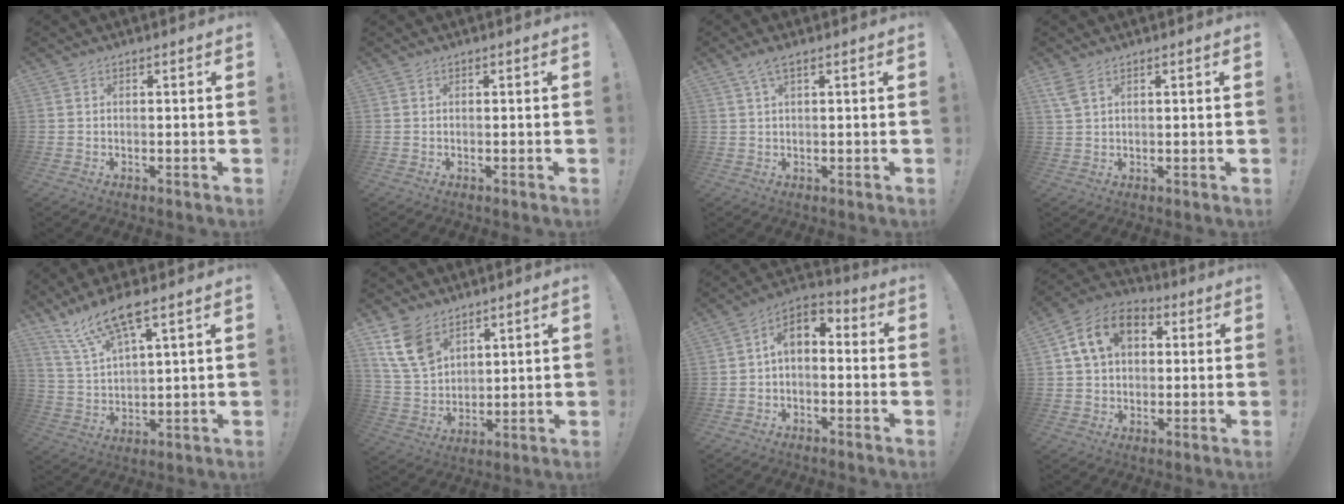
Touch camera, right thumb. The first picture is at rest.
{"total": 0.0}
{"total": 3.0, "force": [1.6, 0.5, 2.5], "torque": [-0.057, 0.000, 0.030]}
{"total": 3.6, "force": [2.1, 1.3, 2.6], "torque": [-0.054, -0.003, 0.041]}
{"total": 12.1, "force": [8.8, 2.6, 8.0], "torque": [-0.161, -0.042, 0.156]}
{"total": 12.5, "force": [7.5, 8.0, 6.0], "torque": [-0.126, -0.033, 0.152]}
{"total": 6.1, "force": [-0.2, 4.0, 4.5], "torque": [-0.076, 0.010, 0.002]}
{"total": 13.4, "force": [4.5, 9.5, 8.3], "torque": [-0.138, 0.004, 0.091]}